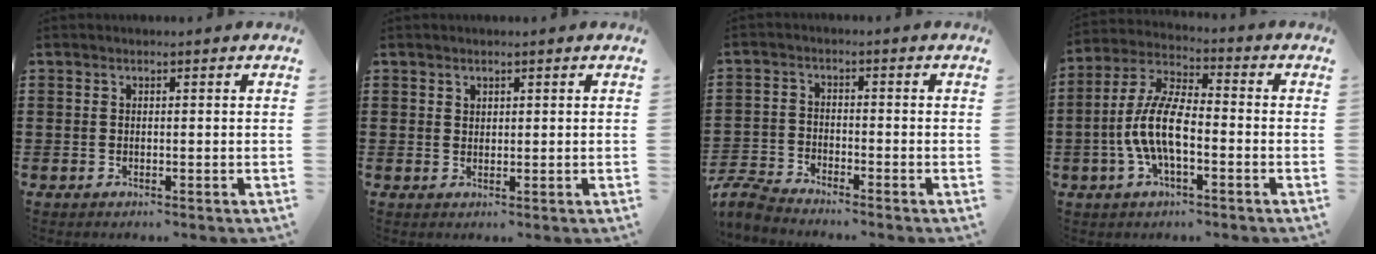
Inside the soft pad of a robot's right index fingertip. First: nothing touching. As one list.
[{"total": 1.1, "force": [0.9, 0.7, 0.1], "torque": [-0.005, 0.001, 0.018]}, {"total": 4.0, "force": [-3.9, 0.2, 0.7], "torque": [-0.037, -0.008, -0.086]}, {"total": 9.4, "force": [-2.5, 3.4, 8.3], "torque": [-0.196, -0.010, -0.054]}]